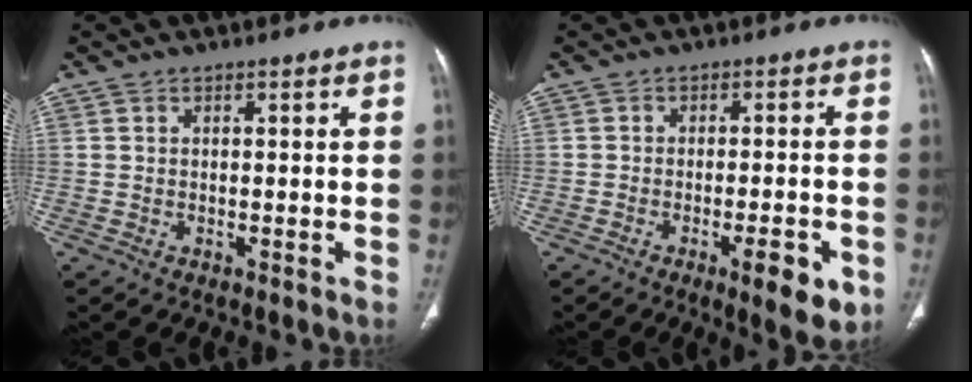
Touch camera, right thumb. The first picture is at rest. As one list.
[{"total": 7.6, "force": [-3.3, 2.2, 6.5], "torque": [-0.084, 0.004, -0.042]}]